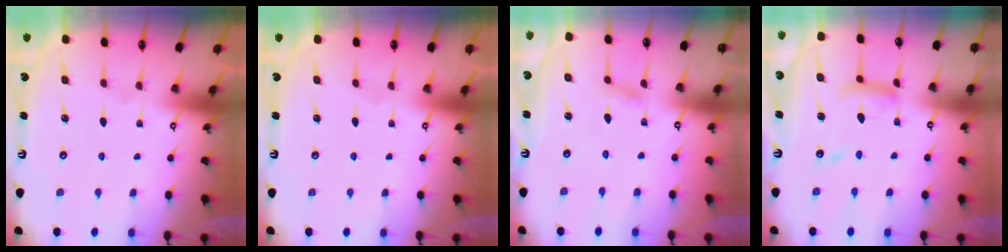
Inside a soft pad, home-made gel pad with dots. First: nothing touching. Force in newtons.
{"total": 0.0}
{"total": 1.8, "press": 1.7, "slide": 0.2}
{"total": 11.7, "press": 11.7, "slide": 1.2}